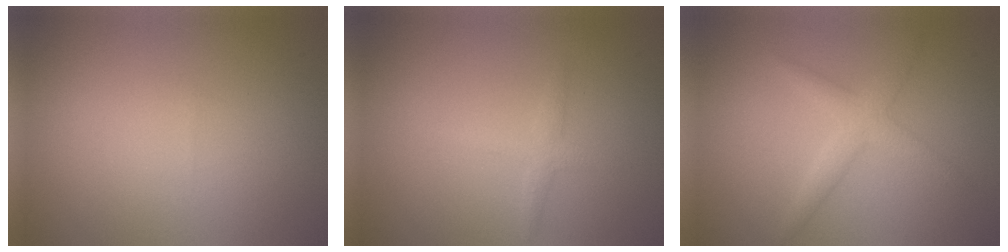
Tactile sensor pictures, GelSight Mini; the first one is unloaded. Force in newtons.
{"total": 1.5, "press": 1.5, "slide": 0.1}
{"total": 2.5, "press": 2.5, "slide": 0.1}